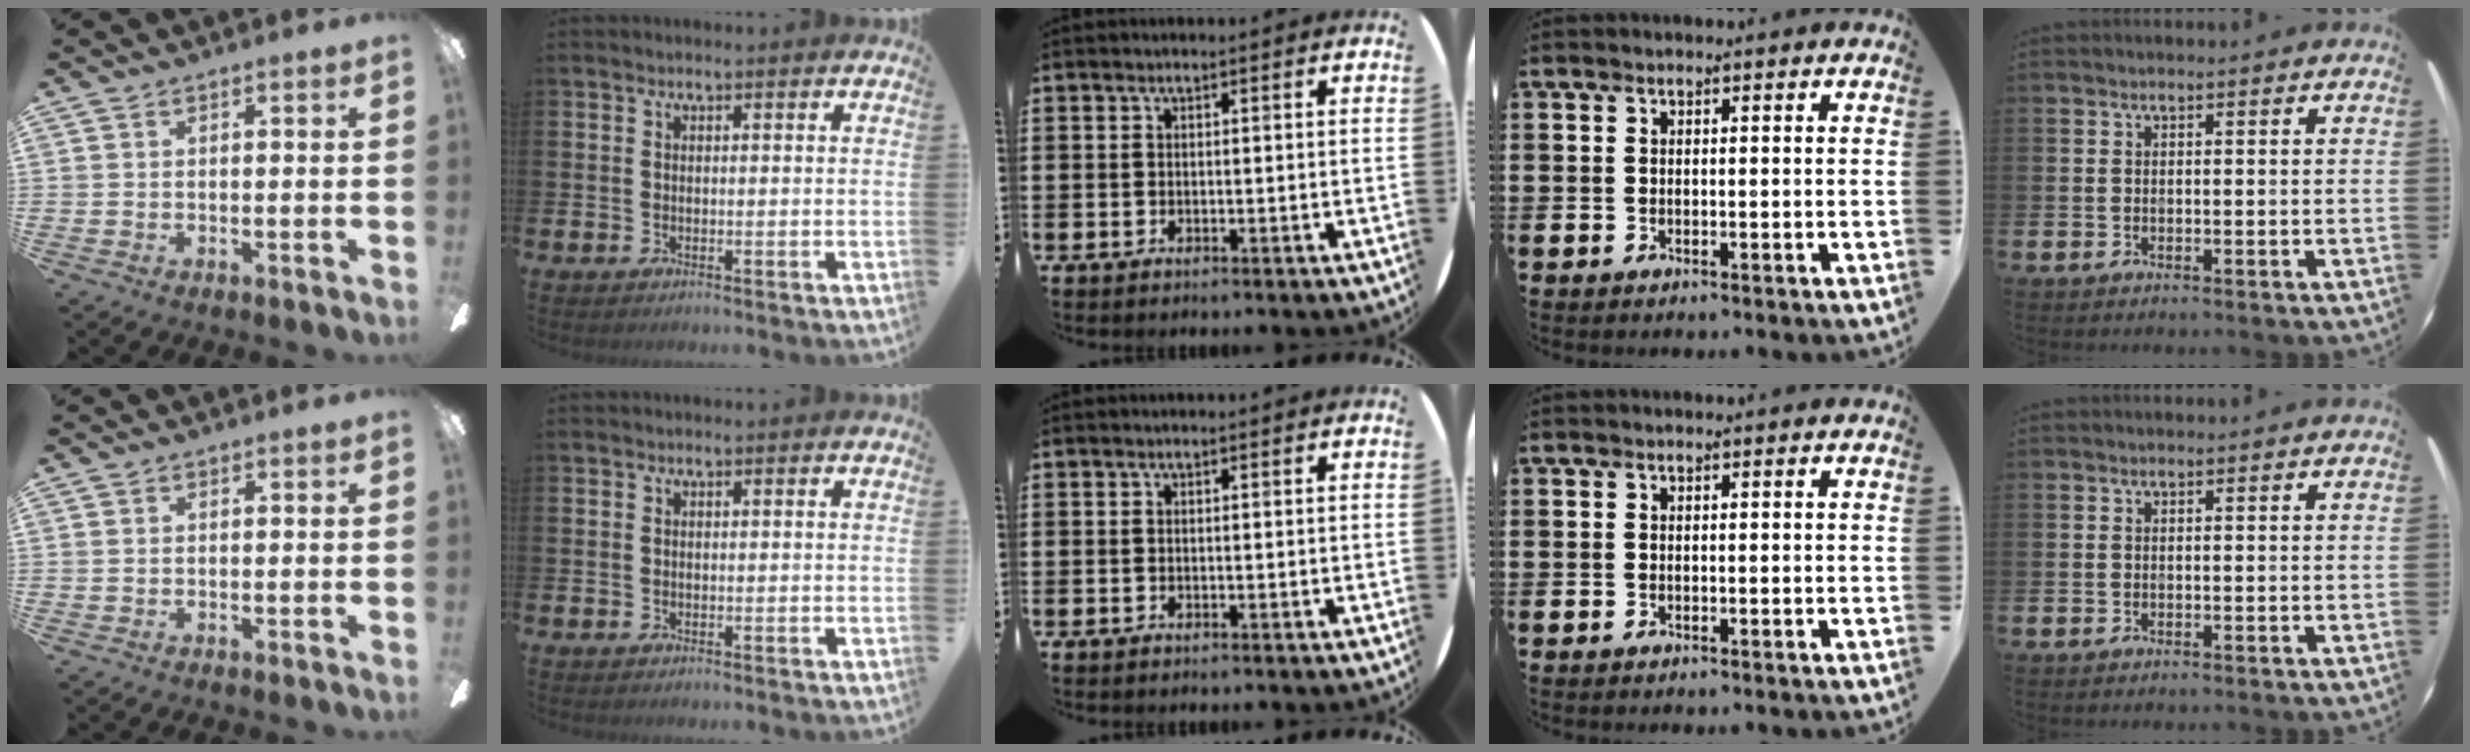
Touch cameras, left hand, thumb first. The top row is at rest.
{}